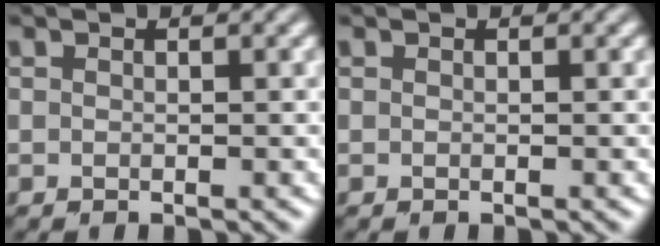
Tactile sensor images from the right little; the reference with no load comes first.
{"total": 0.0}